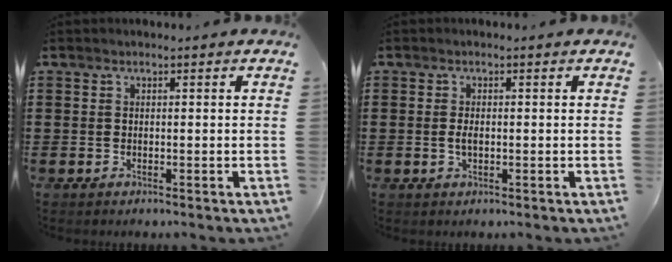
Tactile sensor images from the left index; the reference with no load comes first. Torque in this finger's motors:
{"motor_torque": [0.55, 0.44, 0.14, 0.04]}